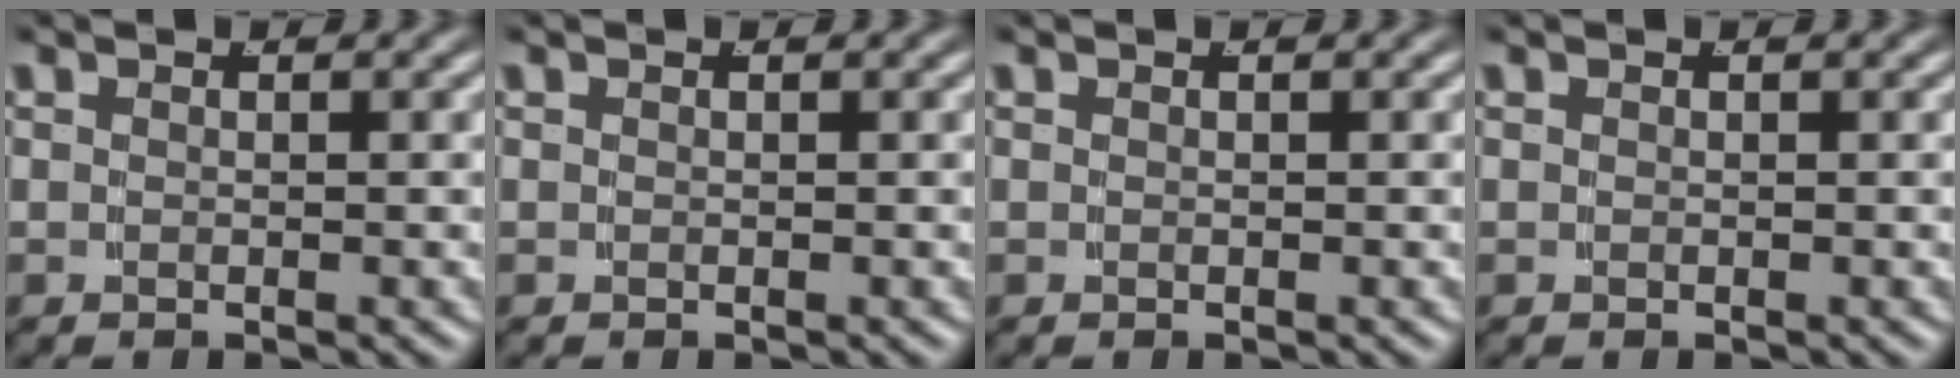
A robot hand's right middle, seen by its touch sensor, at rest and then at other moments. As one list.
[{"total": 0.0}, {"total": 0.0}, {"total": 0.0}]